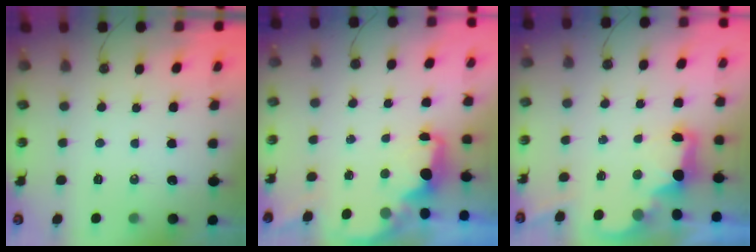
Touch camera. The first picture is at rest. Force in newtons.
{"total": 2.0, "press": 1.8, "slide": 0.8}
{"total": 2.9, "press": 2.8, "slide": 0.6}